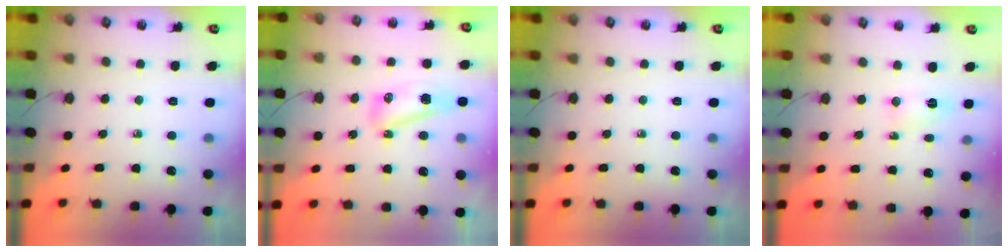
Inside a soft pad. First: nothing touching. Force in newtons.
{"total": 8.2, "press": 8.2, "slide": 0.6}
{"total": 0.0}
{"total": 12.6, "press": 4.1, "slide": 11.9}